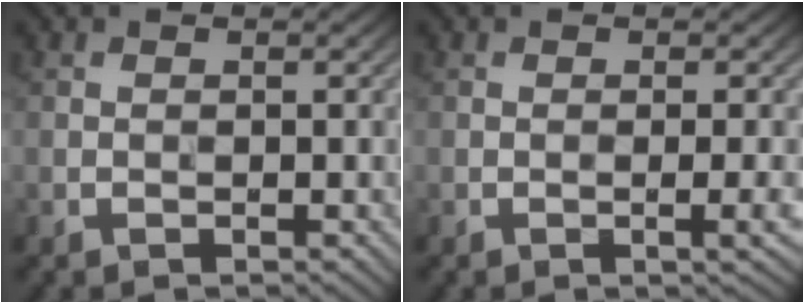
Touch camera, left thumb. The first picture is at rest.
{"total": 1.8, "force": [-0.2, -0.1, 1.8], "torque": [-0.032, 0.006, -0.004]}